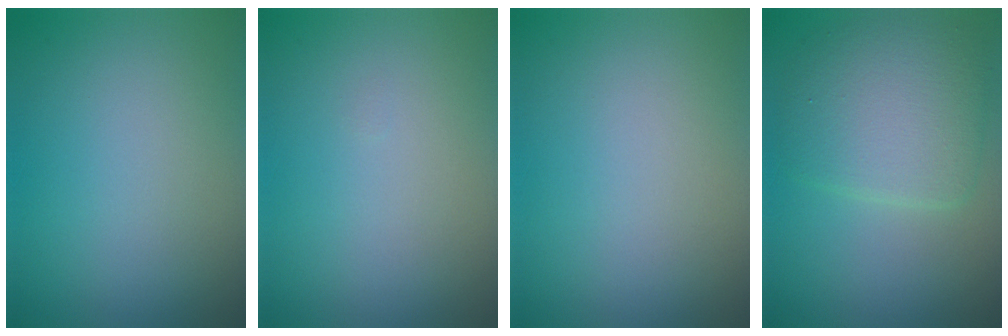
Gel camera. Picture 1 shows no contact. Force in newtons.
{"total": 0.0}
{"total": 0.0}
{"total": 5.7, "press": 5.7, "slide": 0.1}